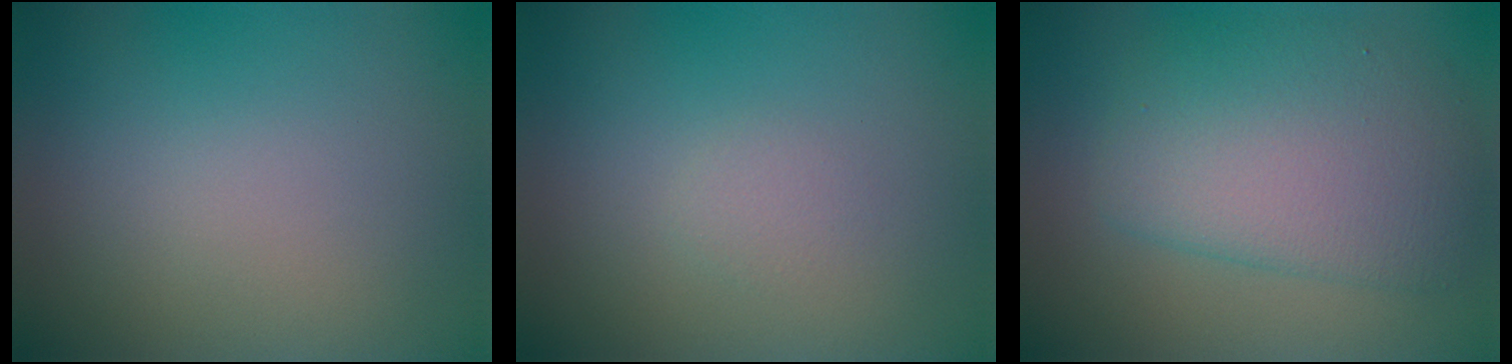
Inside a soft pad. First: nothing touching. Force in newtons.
{"total": 0.7, "press": 0.7, "slide": 0.0}
{"total": 6.3, "press": 6.3, "slide": 0.2}